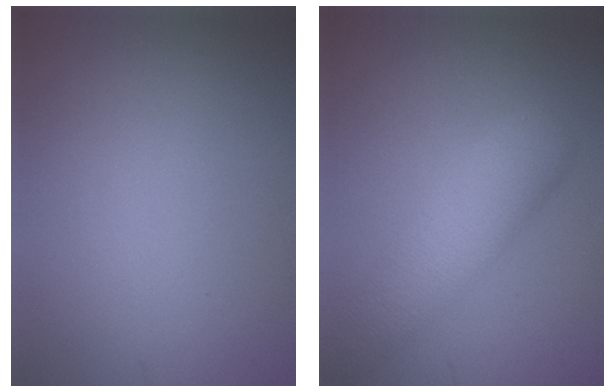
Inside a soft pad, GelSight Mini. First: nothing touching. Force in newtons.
{"total": 4.8, "press": 4.8, "slide": 0.2}